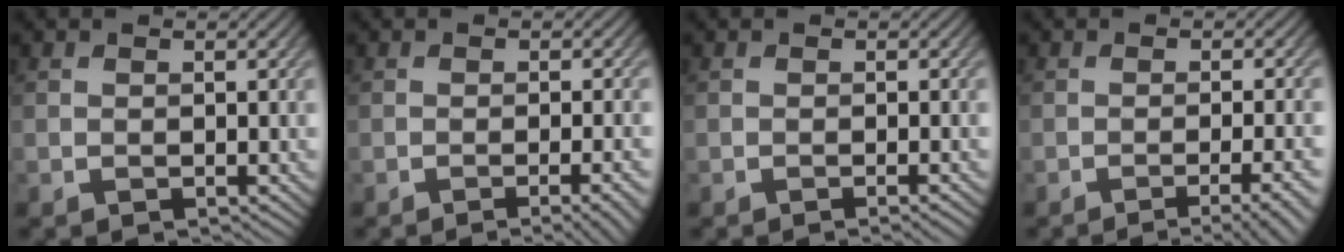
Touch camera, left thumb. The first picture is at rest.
{"total": 4.2, "force": [-1.8, 0.8, 3.7], "torque": [-0.041, 0.006, -0.028]}
{"total": 1.3, "force": [-0.6, 0.2, 1.1], "torque": [-0.009, 0.002, -0.014]}
{"total": 6.2, "force": [-3.2, 1.3, 5.1], "torque": [-0.057, 0.008, -0.041]}